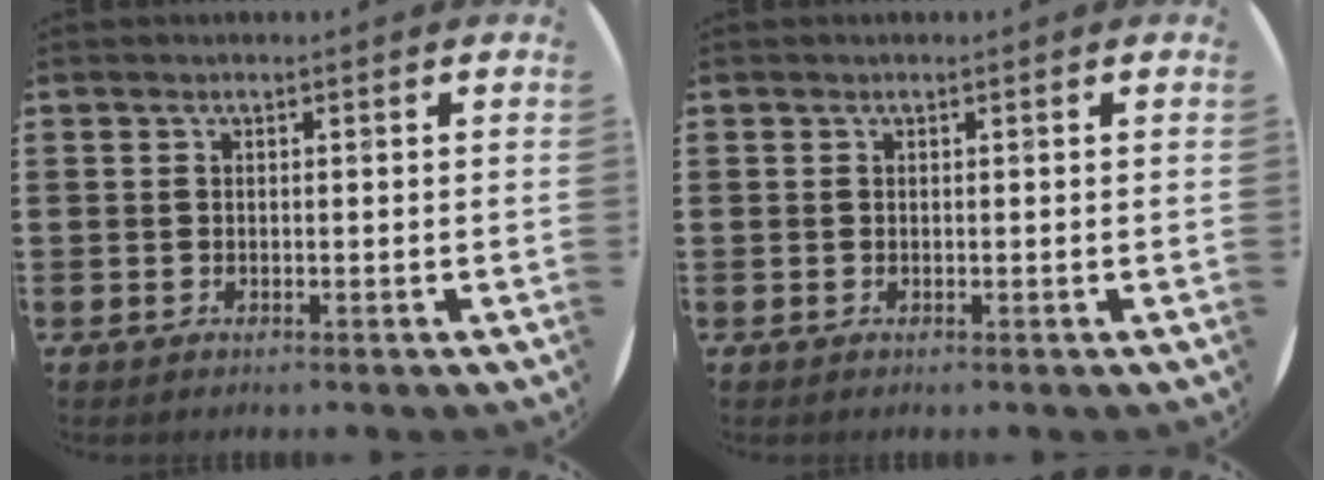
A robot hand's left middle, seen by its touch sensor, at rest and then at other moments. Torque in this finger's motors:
{"motor_torque": [-0.07, 0.10, -0.02, -0.01]}